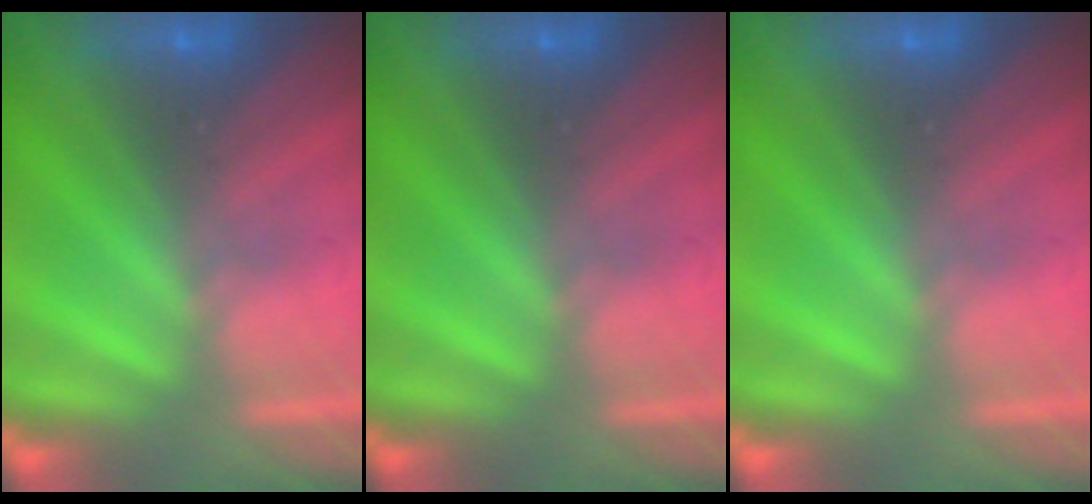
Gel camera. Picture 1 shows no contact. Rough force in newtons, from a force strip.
{"total": 0.0}
{"total": 0.0}